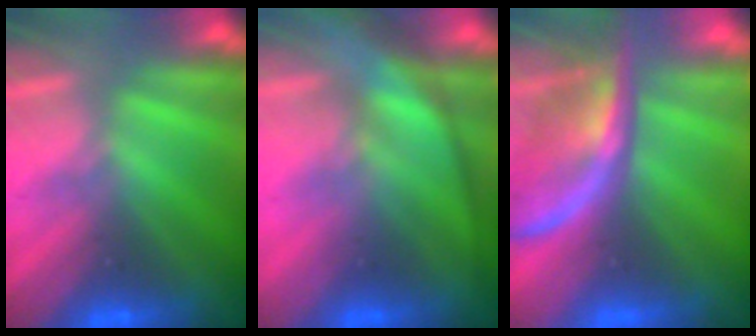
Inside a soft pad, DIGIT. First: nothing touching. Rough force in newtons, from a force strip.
{"total": 3.2}
{"total": 2.3}